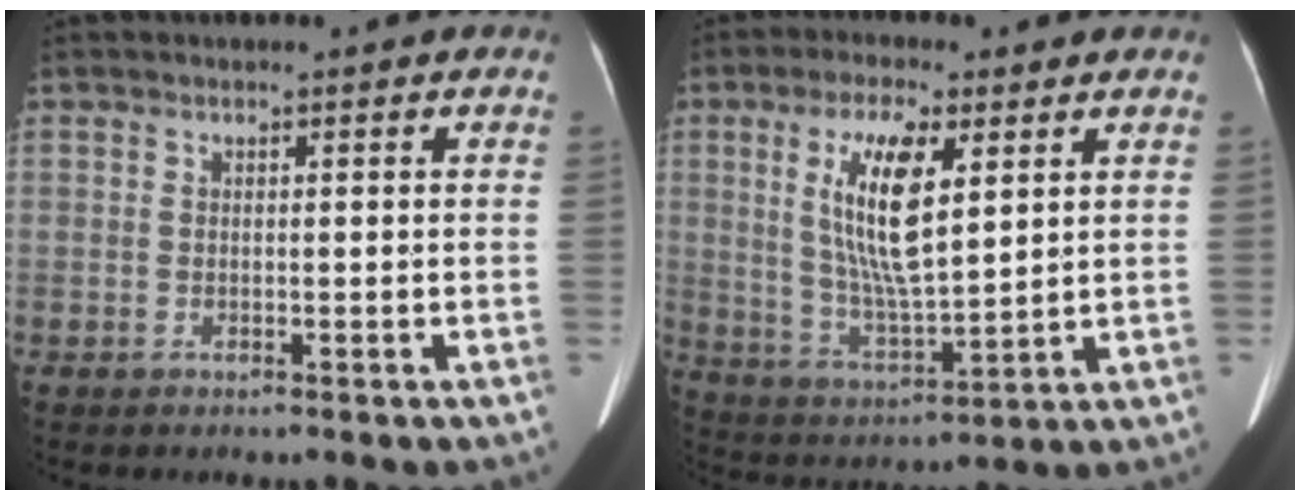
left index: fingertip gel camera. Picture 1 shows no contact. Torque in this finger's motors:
{"motor_torque": [1.99, -0.15, 1.05, 0.21]}